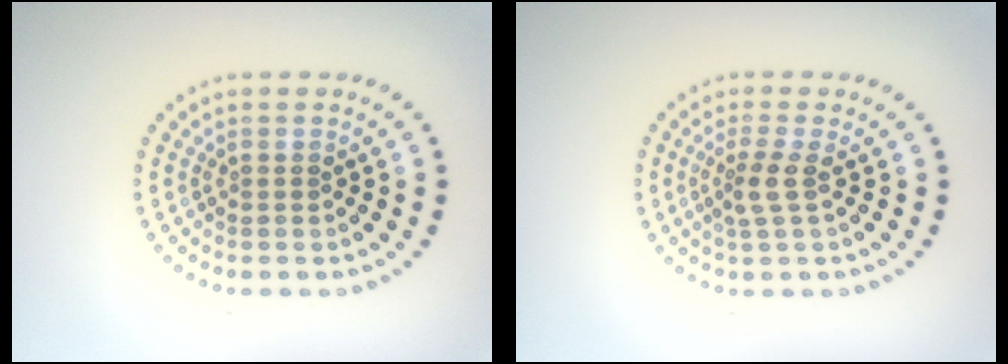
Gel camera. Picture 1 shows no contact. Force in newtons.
{"total": 2.0, "press": 1.6, "slide": 1.3}